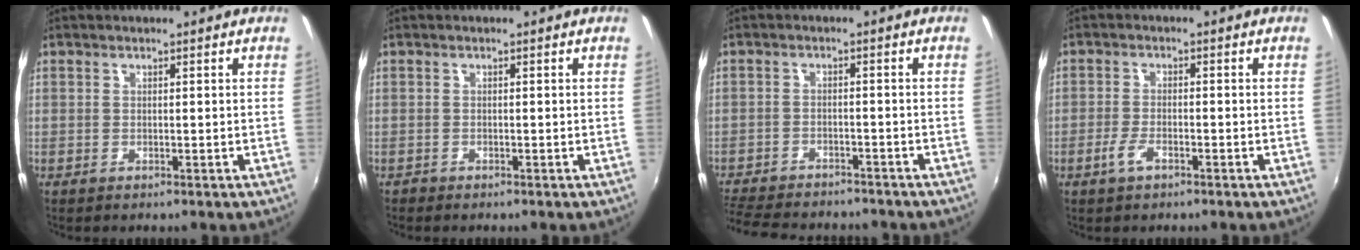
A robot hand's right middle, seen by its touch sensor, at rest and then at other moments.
{"total": 1.1, "force": [-0.9, 0.6, 0.0], "torque": [-0.005, -0.001, -0.018]}
{"total": 14.5, "force": [-12.7, 4.0, 5.7], "torque": [-0.137, -0.024, -0.194]}
{"total": 2.9, "force": [-1.9, 1.2, 1.9], "torque": [-0.051, -0.004, -0.038]}